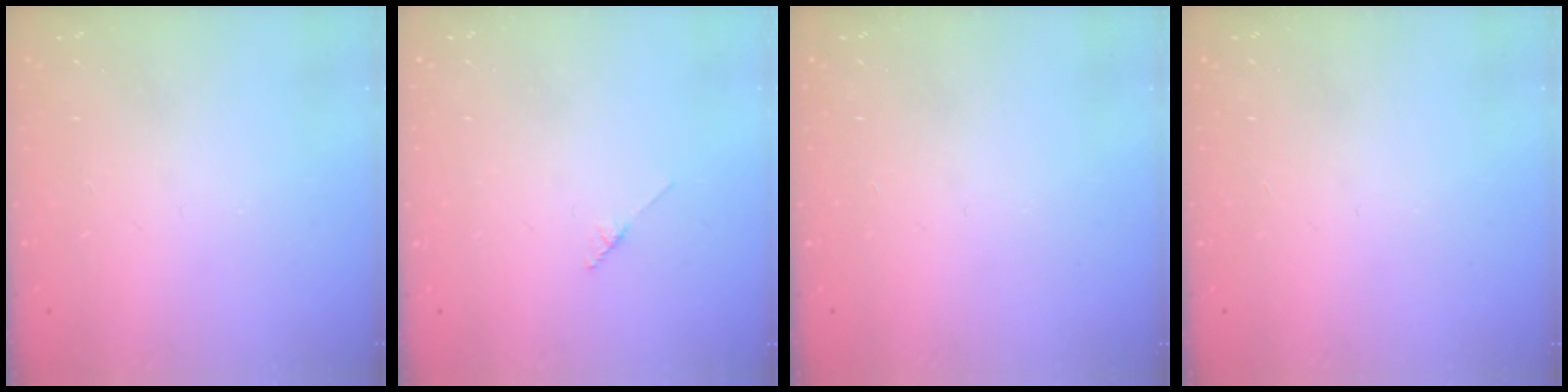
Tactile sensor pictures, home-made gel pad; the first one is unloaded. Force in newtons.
{"total": 1.7, "press": 1.6, "slide": 0.2}
{"total": 0.0}
{"total": 0.0}